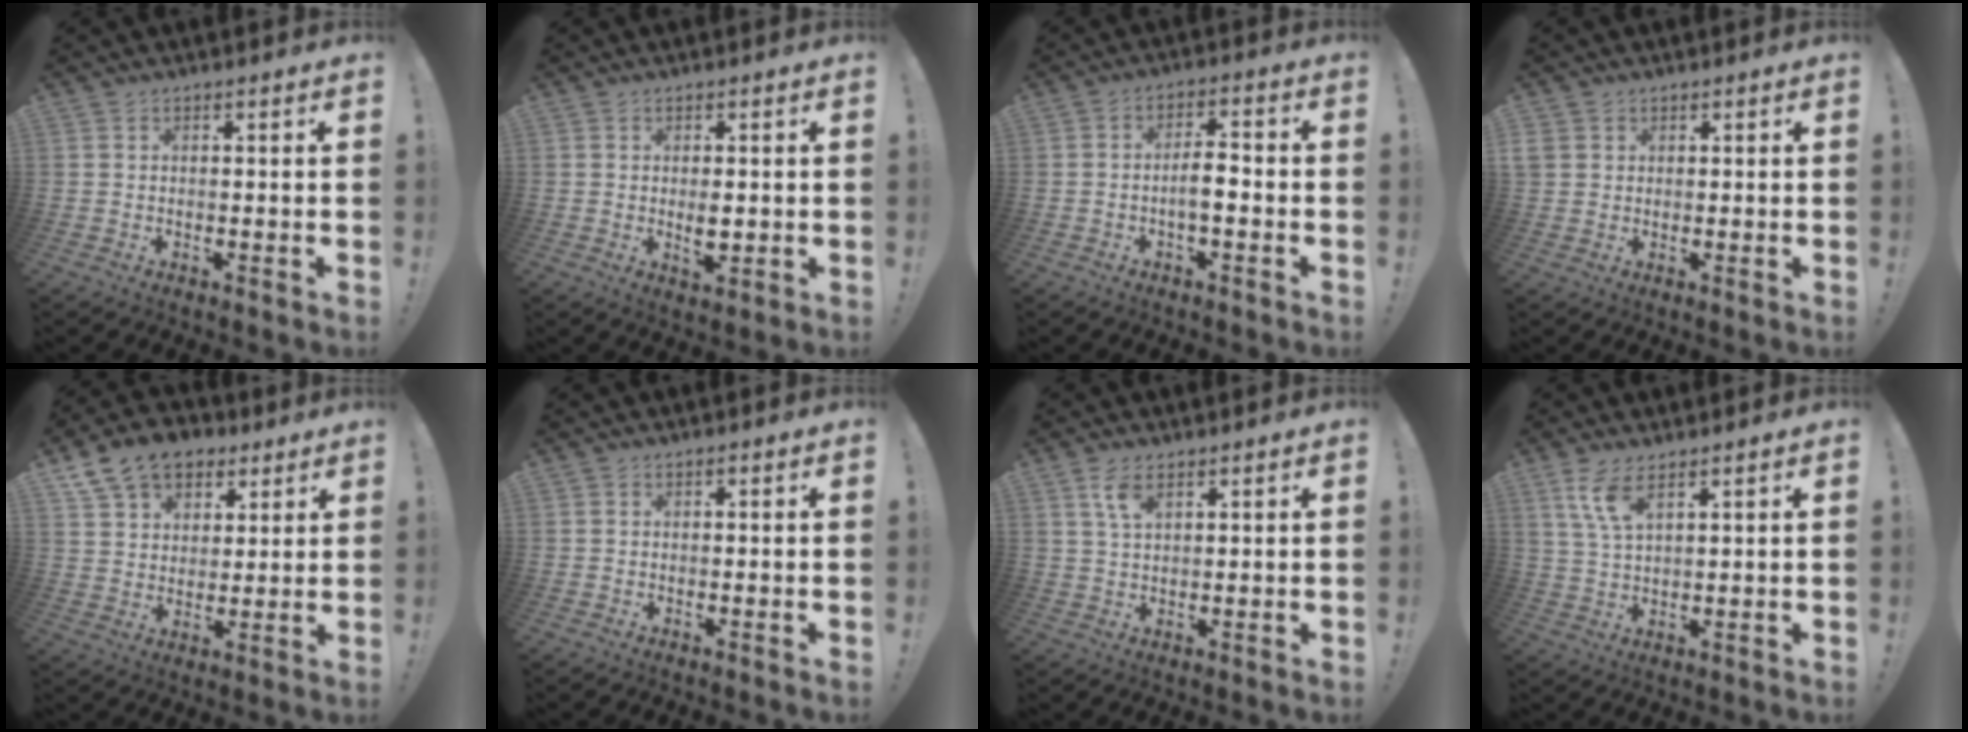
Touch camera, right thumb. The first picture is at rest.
{"total": 4.0, "force": [0.1, 1.9, 3.5], "torque": [-0.049, -0.007, -0.002]}
{"total": 6.0, "force": [-1.9, 2.0, 5.3], "torque": [-0.105, 0.014, -0.034]}
{"total": 2.9, "force": [1.3, 2.4, 0.7], "torque": [-0.012, -0.001, 0.027]}
{"total": 12.9, "force": [7.8, 9.1, 5.0], "torque": [-0.081, -0.041, 0.151]}
{"total": 0.0}
{"total": 5.0, "force": [2.8, 2.1, 3.5], "torque": [-0.062, -0.010, 0.049]}
{"total": 7.3, "force": [4.3, 2.2, 5.4], "torque": [-0.104, -0.013, 0.078]}